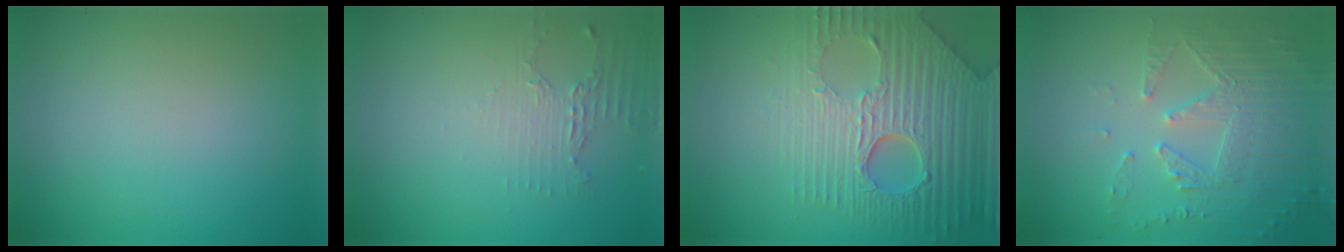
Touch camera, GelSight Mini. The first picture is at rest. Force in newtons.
{"total": 2.0, "press": 1.4, "slide": 1.4}
{"total": 9.0, "press": 6.1, "slide": 6.6}
{"total": 5.1, "press": 3.7, "slide": 3.6}